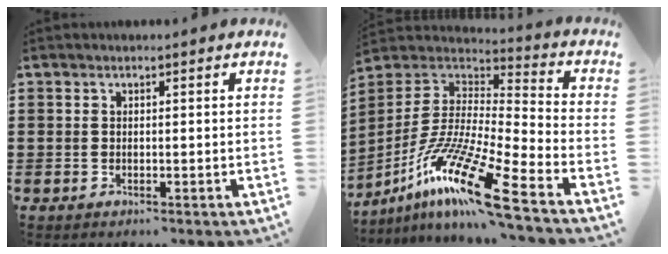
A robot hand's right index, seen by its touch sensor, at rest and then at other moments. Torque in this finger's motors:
{"motor_torque": [-0.83, 0.79, 0.40, 0.09]}